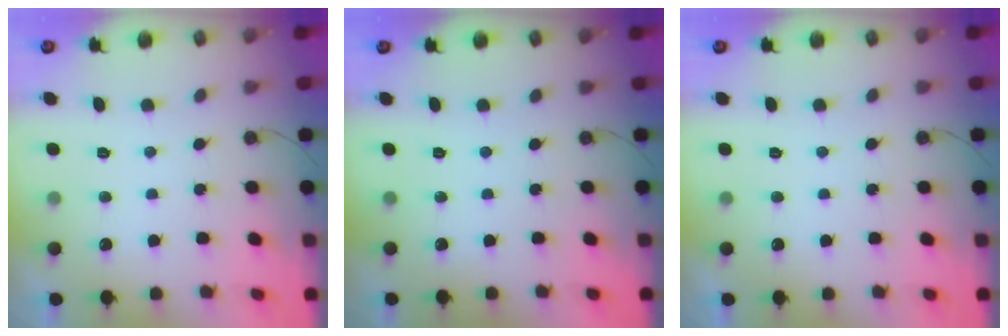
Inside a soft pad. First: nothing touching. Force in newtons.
{"total": 0.0}
{"total": 0.0}